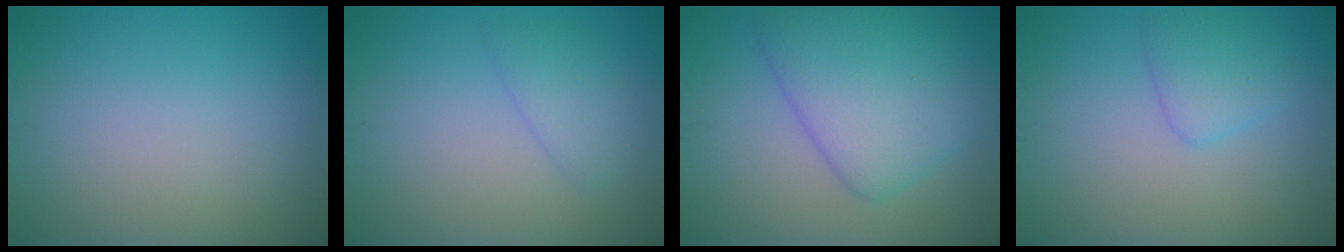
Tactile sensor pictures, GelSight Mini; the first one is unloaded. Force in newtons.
{"total": 2.0, "press": 2.0, "slide": 0.2}
{"total": 7.0, "press": 7.0, "slide": 0.2}
{"total": 2.5, "press": 2.4, "slide": 0.2}